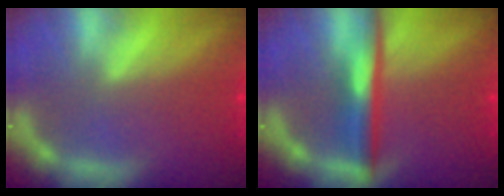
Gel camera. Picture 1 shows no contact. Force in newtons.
{"total": 4.5}